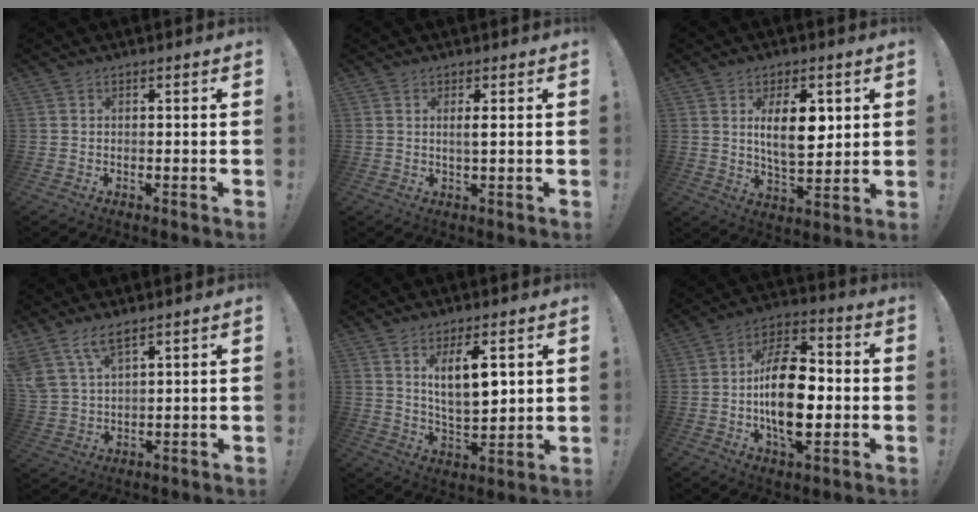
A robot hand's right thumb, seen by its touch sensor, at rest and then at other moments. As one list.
[{"total": 2.4, "force": [0.8, 0.2, 2.2], "torque": [-0.029, -0.008, 0.009]}, {"total": 12.2, "force": [2.9, 5.7, 10.3], "torque": [-0.166, -0.009, 0.042]}, {"total": 7.4, "force": [5.4, 2.4, 4.4], "torque": [-0.092, -0.022, 0.107]}, {"total": 11.0, "force": [5.0, 3.6, 9.2], "torque": [-0.147, -0.025, 0.082]}, {"total": 19.5, "force": [-2.3, 10.5, 16.3], "torque": [-0.288, 0.009, -0.041]}]